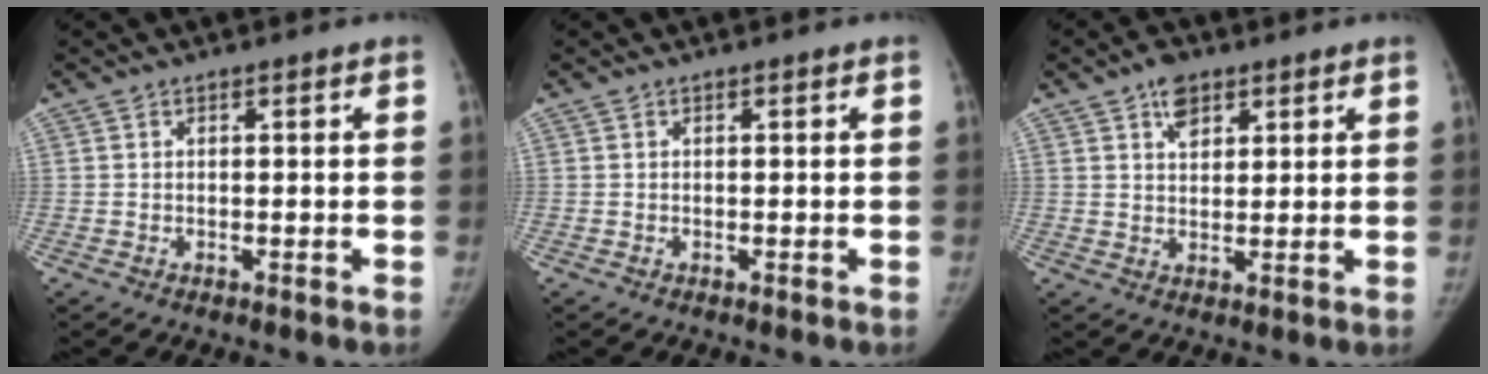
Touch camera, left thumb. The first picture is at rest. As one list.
[{"total": 0.0}, {"total": 4.9, "force": [2.9, 2.9, 2.6], "torque": [-0.023, -0.013, 0.047]}]